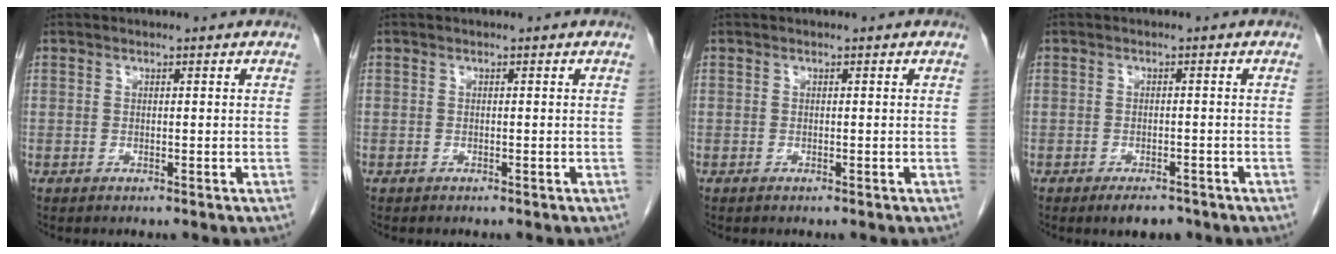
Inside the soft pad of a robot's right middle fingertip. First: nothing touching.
{"total": 0.0}
{"total": 0.0}
{"total": 3.5, "force": [-2.7, 1.5, 1.8], "torque": [-0.027, -0.004, -0.031]}